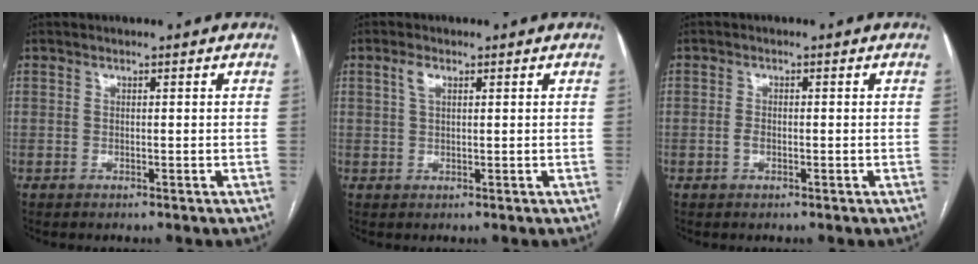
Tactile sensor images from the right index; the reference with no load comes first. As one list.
[{"total": 2.0, "force": [1.0, 0.9, 1.6], "torque": [-0.034, 0.008, 0.021]}, {"total": 1.4, "force": [-0.5, 0.7, 1.1], "torque": [-0.023, 0.001, -0.008]}]